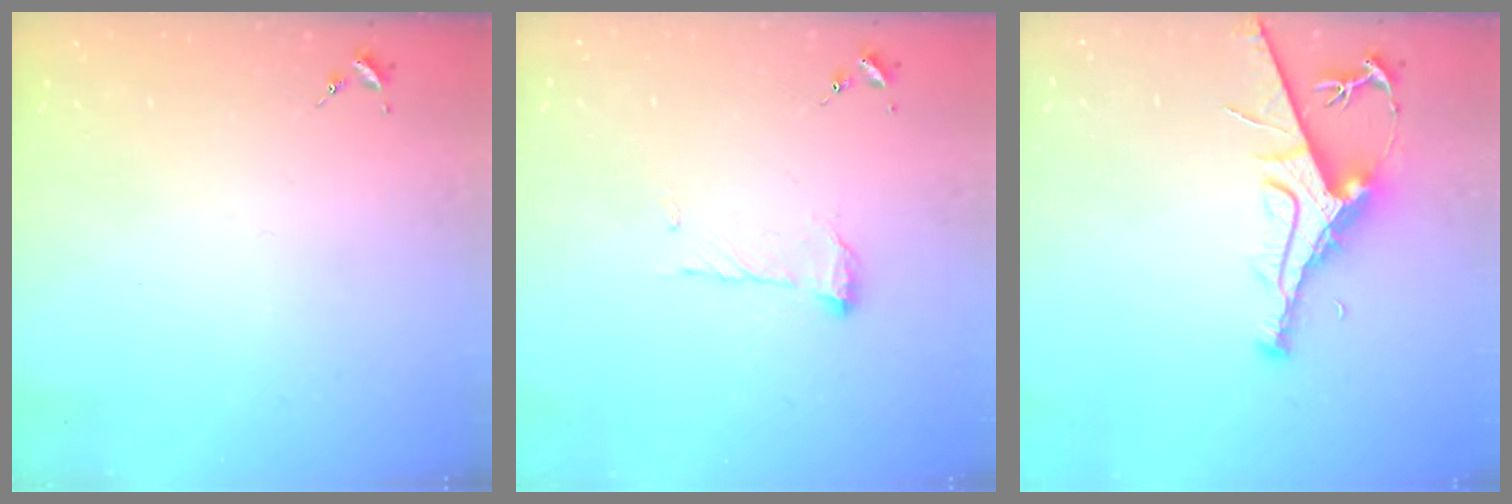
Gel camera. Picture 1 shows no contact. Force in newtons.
{"total": 7.6, "press": 7.5, "slide": 0.4}
{"total": 9.8, "press": 9.7, "slide": 1.3}